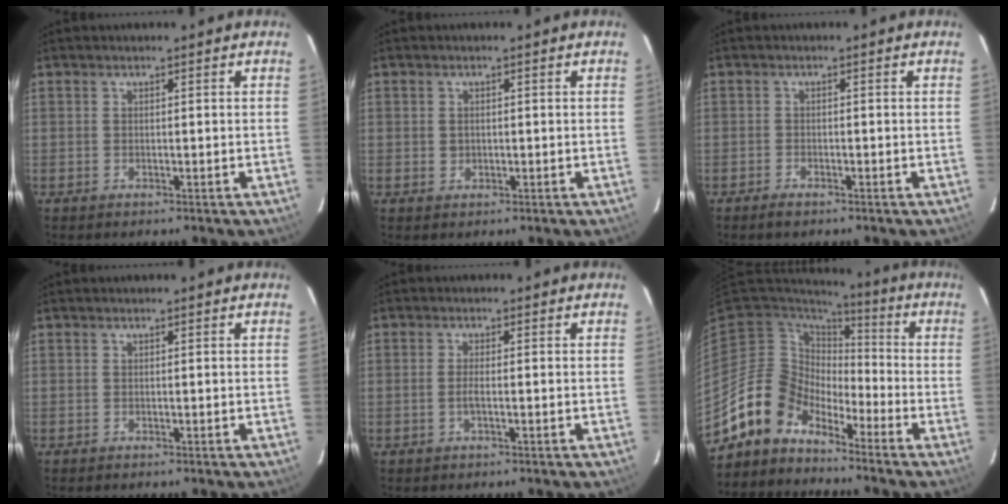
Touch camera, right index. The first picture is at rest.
{"total": 1.1, "force": [0.1, 1.0, 0.5], "torque": [-0.008, 0.003, 0.001]}
{"total": 1.6, "force": [-1.3, 0.5, 0.7], "torque": [-0.018, 0.000, -0.026]}
{"total": 0.0}
{"total": 1.9, "force": [-0.5, 0.1, 1.8], "torque": [-0.037, 0.000, -0.011]}
{"total": 10.3, "force": [-8.4, 6.0, 0.6], "torque": [-0.019, 0.037, -0.162]}